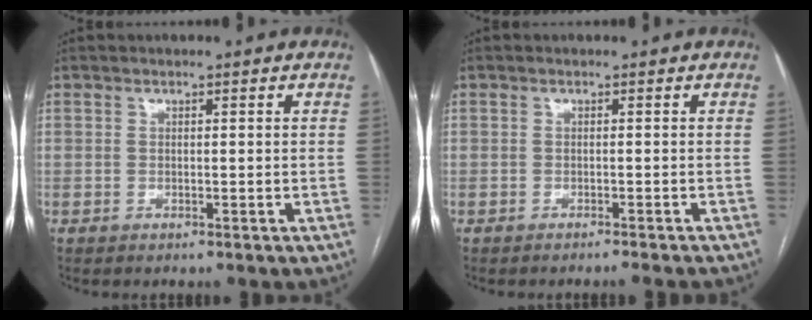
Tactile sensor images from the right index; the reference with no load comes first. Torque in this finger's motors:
{"motor_torque": [0.01, 0.04, -0.01, -0.01]}